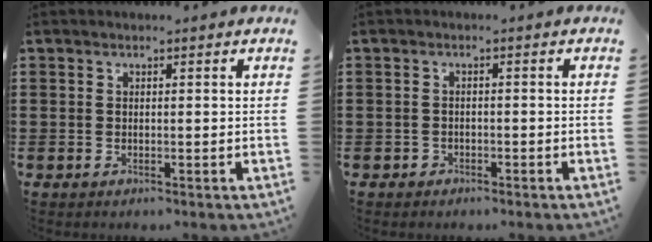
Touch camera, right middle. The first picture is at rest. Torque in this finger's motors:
{"motor_torque": [-0.06, 0.09, -0.03, -0.01]}